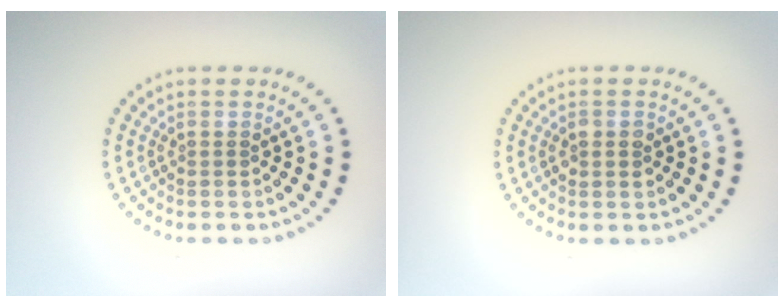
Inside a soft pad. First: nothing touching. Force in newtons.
{"total": 1.2, "press": 1.2, "slide": 0.1}